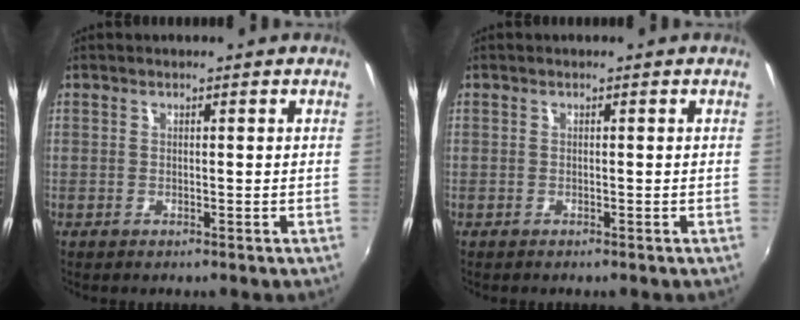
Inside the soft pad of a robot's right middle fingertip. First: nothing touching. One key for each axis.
{"total": 0.0}